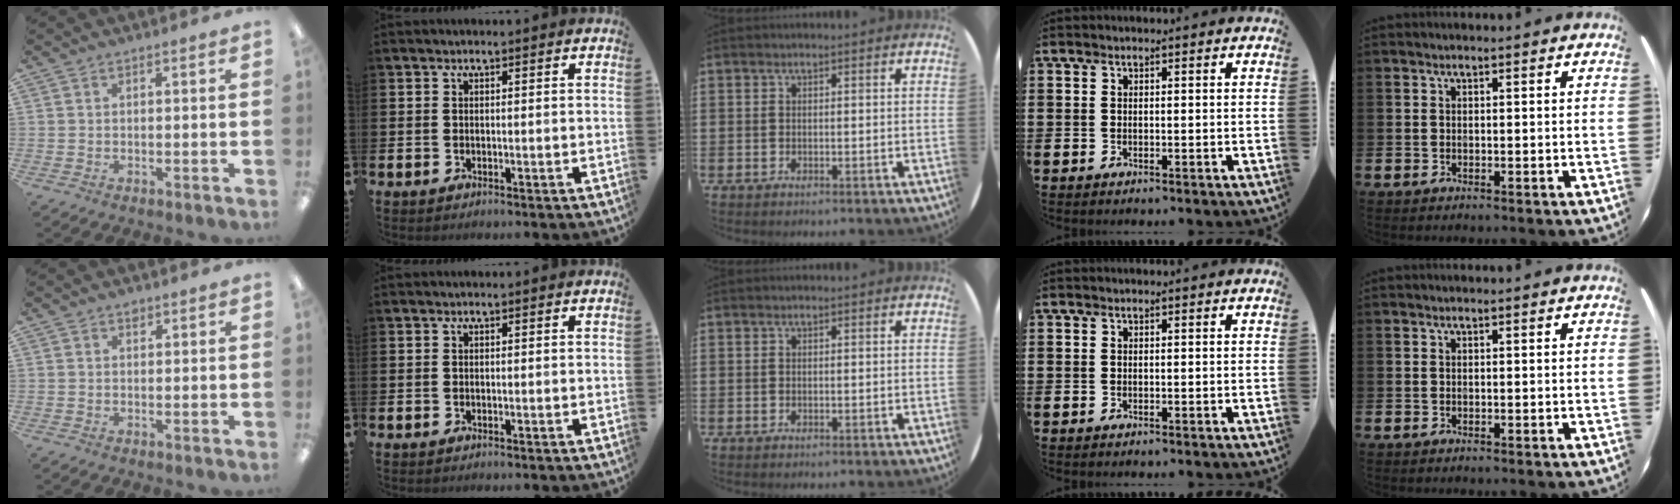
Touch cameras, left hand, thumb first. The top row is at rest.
{"thumb": {"total": 1.4, "force": [1.0, 0.8, 0.5], "torque": [-0.004, -0.003, 0.016]}}